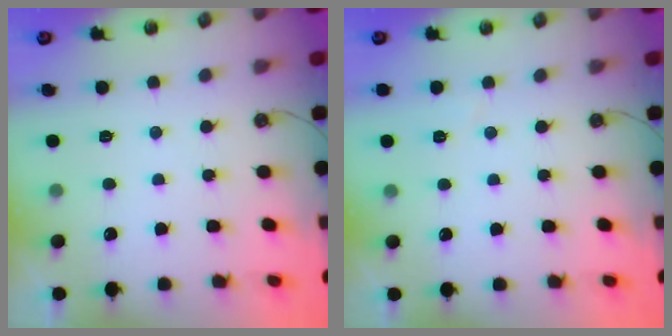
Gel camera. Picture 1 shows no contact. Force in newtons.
{"total": 3.4, "press": 3.3, "slide": 0.9}